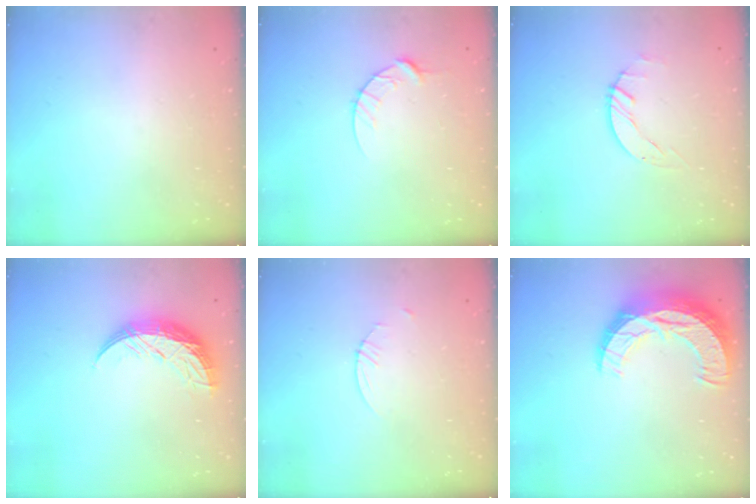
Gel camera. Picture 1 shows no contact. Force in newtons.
{"total": 7.2, "press": 7.2, "slide": 0.7}
{"total": 1.6, "press": 1.6, "slide": 0.3}
{"total": 9.7, "press": 9.7, "slide": 0.9}
{"total": 1.6, "press": 1.5, "slide": 0.2}
{"total": 15.9, "press": 15.9, "slide": 0.9}